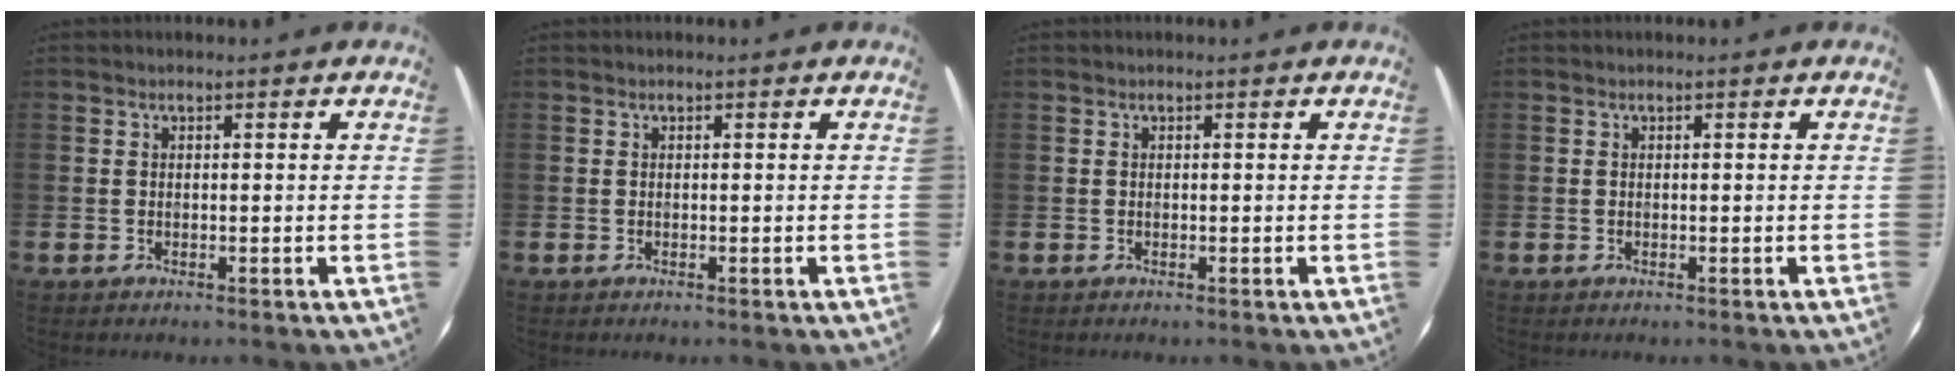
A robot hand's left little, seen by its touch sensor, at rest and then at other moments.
{"total": 0.0}
{"total": 0.0}
{"total": 0.0}